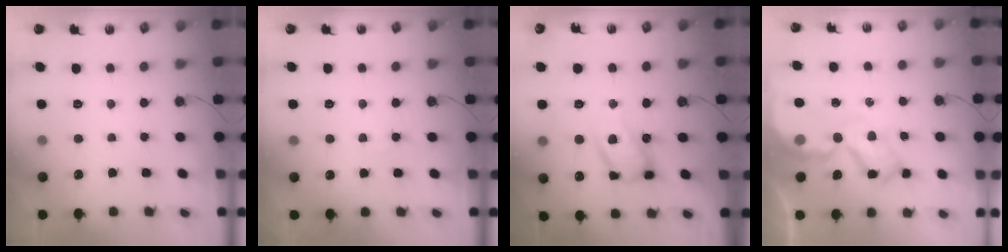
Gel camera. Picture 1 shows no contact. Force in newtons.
{"total": 1.2, "press": 1.1, "slide": 0.2}
{"total": 15.3, "press": 15.2, "slide": 1.5}
{"total": 9.5, "press": 9.4, "slide": 0.8}